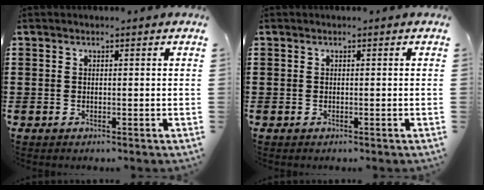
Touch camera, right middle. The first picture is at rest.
{"total": 0.0}